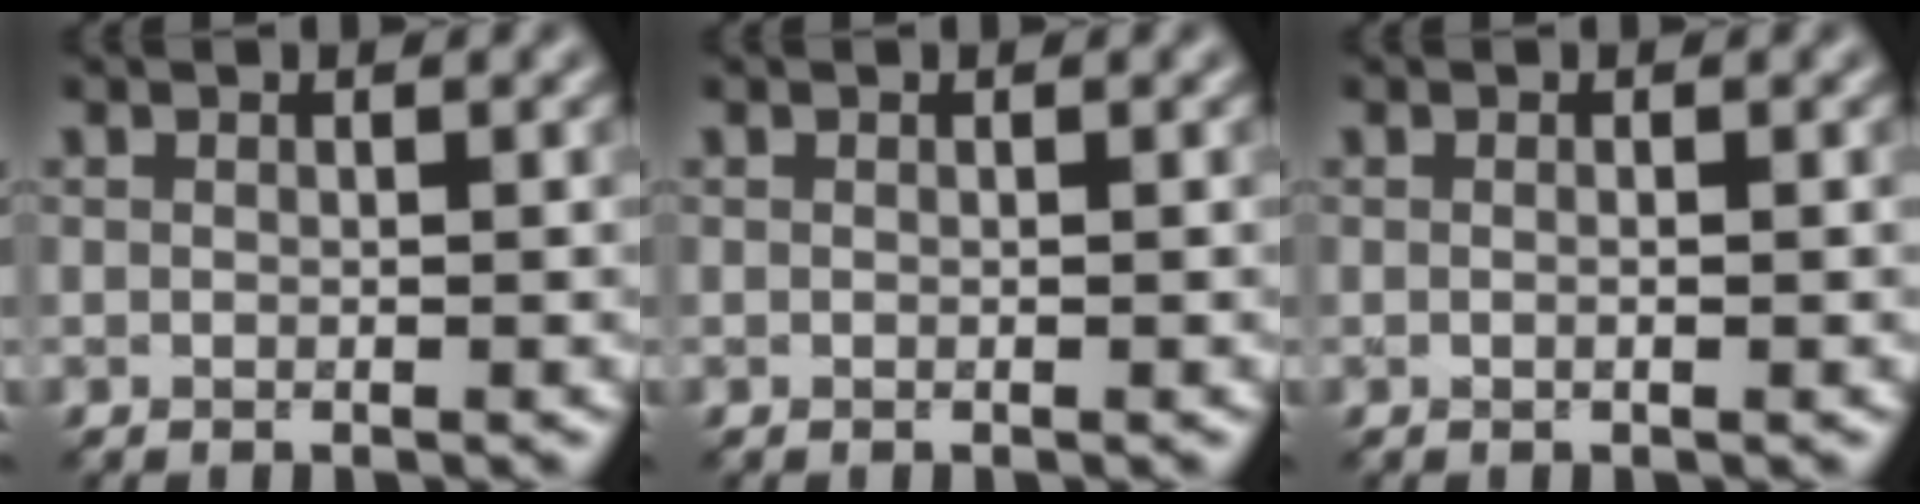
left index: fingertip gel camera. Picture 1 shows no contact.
{"total": 0.0}
{"total": 0.5, "force": [0.0, 0.2, 0.5], "torque": [-0.010, -0.003, -0.003]}